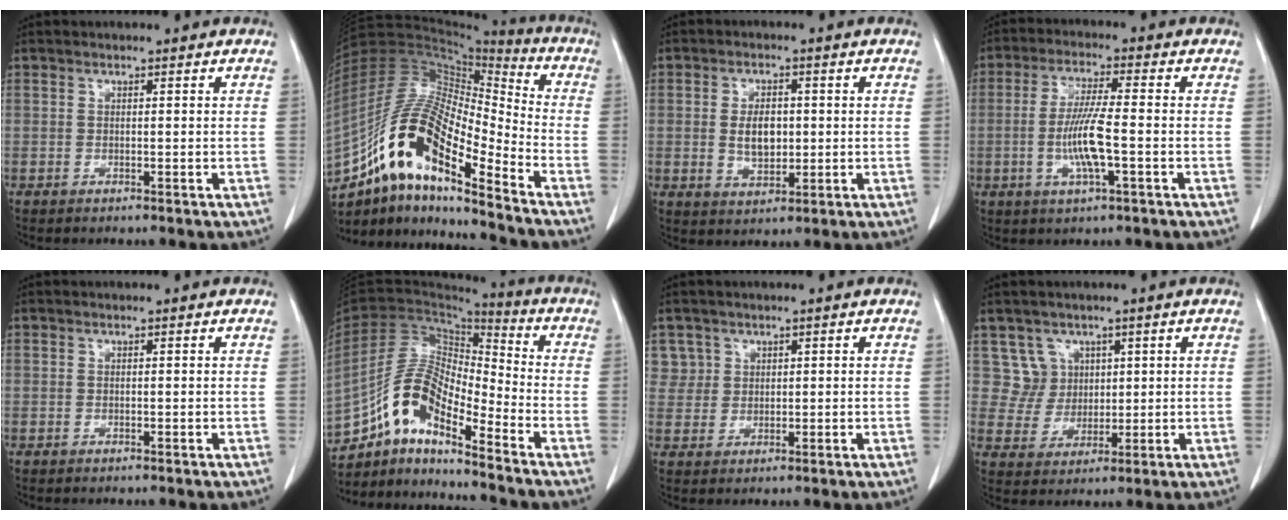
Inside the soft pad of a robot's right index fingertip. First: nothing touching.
{"total": 18.0, "force": [-11.4, 4.0, 13.4], "torque": [-0.262, 0.022, -0.200]}
{"total": 5.2, "force": [0.1, 3.0, 4.3], "torque": [-0.080, 0.003, 0.010]}
{"total": 8.0, "force": [-1.6, 0.7, 7.8], "torque": [-0.157, -0.004, -0.032]}
{"total": 0.0}
{"total": 12.5, "force": [-8.7, 3.2, 8.4], "torque": [-0.168, 0.027, -0.160]}
{"total": 3.5, "force": [1.8, 2.9, -0.4], "torque": [0.024, 0.004, 0.030]}
{"total": 5.3, "force": [2.5, 4.7, -0.3], "torque": [0.010, 0.006, 0.055]}